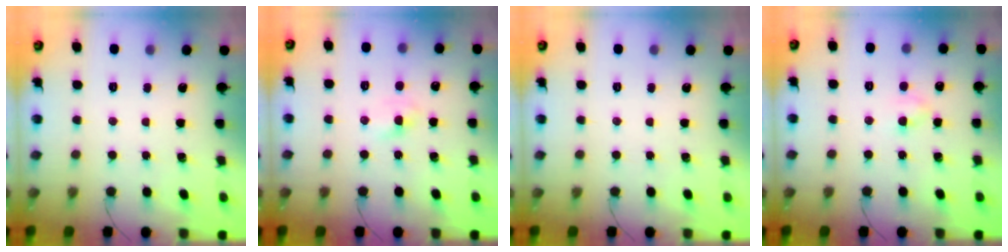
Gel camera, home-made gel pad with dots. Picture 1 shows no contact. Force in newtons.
{"total": 2.2, "press": 2.0, "slide": 0.9}
{"total": 0.0}
{"total": 2.8, "press": 2.6, "slide": 1.2}